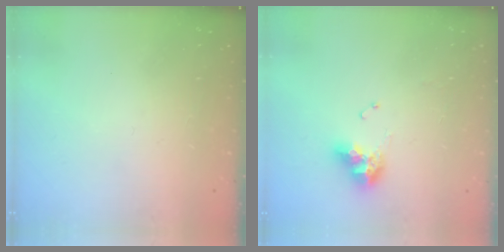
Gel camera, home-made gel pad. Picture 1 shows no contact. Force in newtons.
{"total": 9.1, "press": 9.0, "slide": 1.0}